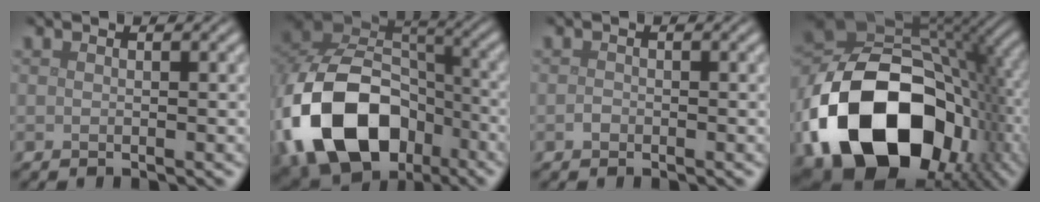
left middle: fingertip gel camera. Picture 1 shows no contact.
{"total": 15.8, "force": [-6.2, 11.1, 9.5], "torque": [-0.203, -0.023, -0.109]}
{"total": 0.7, "force": [-0.4, 0.6, 0.2], "torque": [-0.006, -0.002, -0.009]}
{"total": 19.0, "force": [-6.4, 12.9, 12.3], "torque": [-0.239, -0.036, -0.102]}